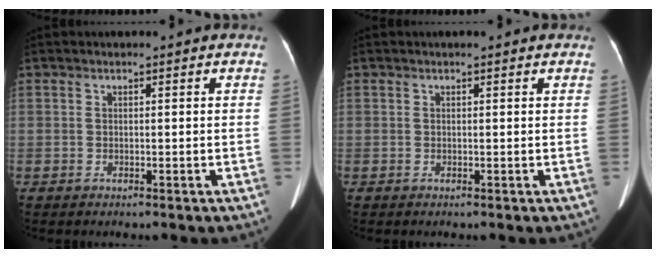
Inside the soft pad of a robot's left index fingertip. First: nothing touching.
{"total": 1.2, "force": [0.9, 0.2, 0.7], "torque": [-0.009, 0.011, 0.009]}